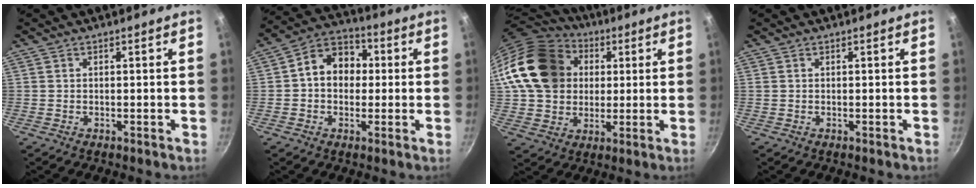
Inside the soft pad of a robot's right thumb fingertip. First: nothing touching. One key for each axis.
{"total": 10.6, "fx": 0.8, "fy": 8.3, "fz": 6.5, "tx": -0.062, "ty": 0.028, "tz": -0.007}
{"total": 20.7, "fx": 4.3, "fy": 16.8, "fz": 11.3, "tx": -0.185, "ty": 0.026, "tz": 0.079}
{"total": 0.0}